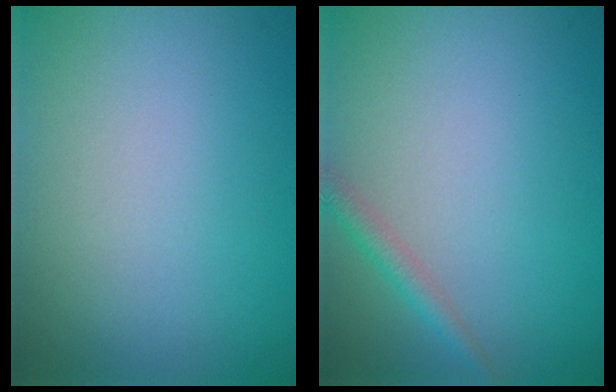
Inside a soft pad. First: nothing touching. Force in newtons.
{"total": 1.7, "press": 1.7, "slide": 0.1}